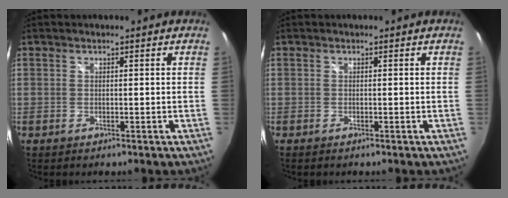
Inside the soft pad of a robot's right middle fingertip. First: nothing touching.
{"total": 0.6, "force": [-0.5, 0.2, 0.3], "torque": [-0.005, -0.003, -0.008]}